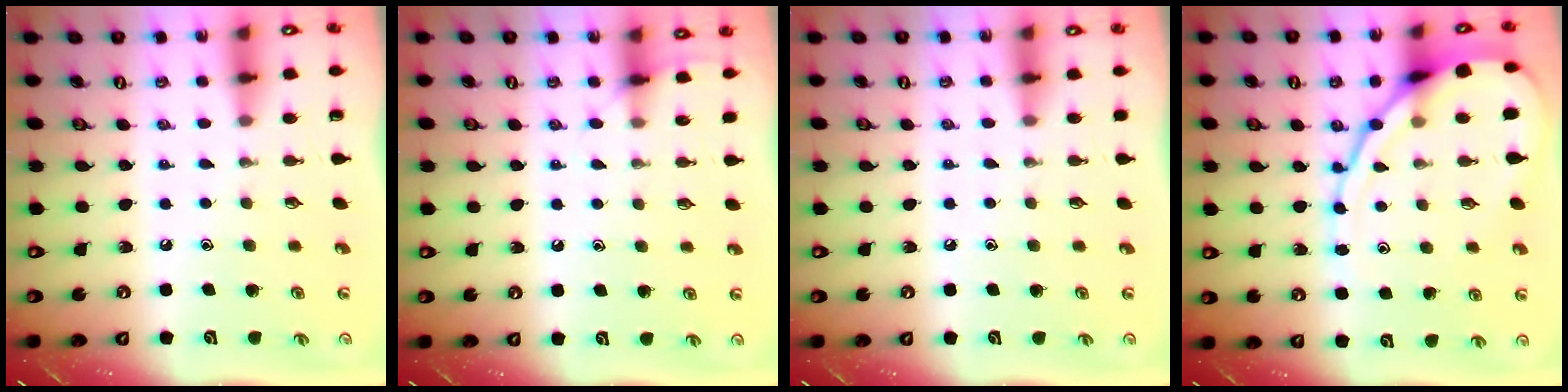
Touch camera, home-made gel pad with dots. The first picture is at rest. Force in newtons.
{"total": 5.0, "press": 5.0, "slide": 0.6}
{"total": 3.7, "press": 3.6, "slide": 0.6}
{"total": 13.9, "press": 13.8, "slide": 1.2}